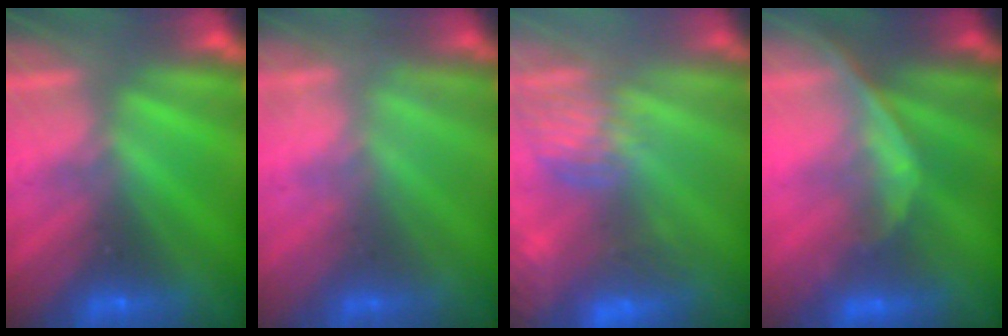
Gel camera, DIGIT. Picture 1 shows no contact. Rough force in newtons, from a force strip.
{"total": 2.9}
{"total": 5.0}
{"total": 1.1}